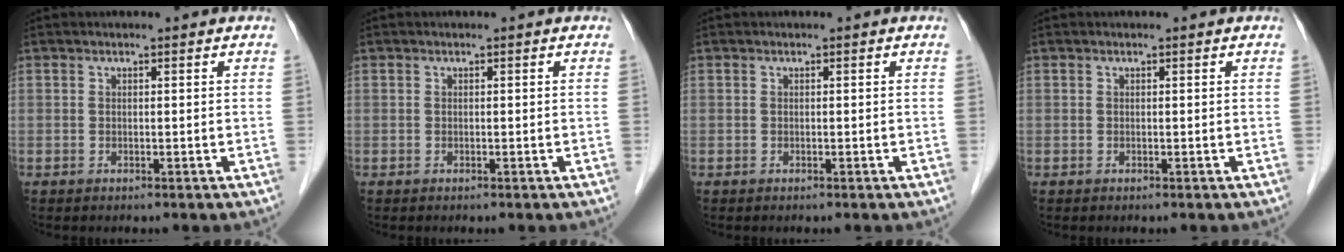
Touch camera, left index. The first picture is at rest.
{"total": 0.0}
{"total": 0.0}
{"total": 0.0}